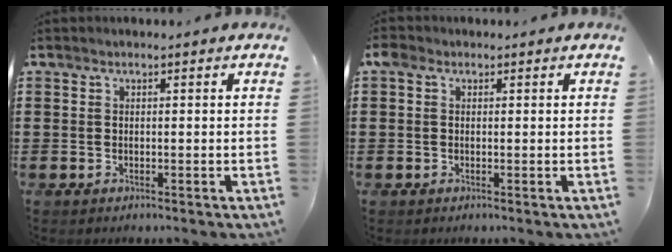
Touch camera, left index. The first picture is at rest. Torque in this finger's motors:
{"motor_torque": [2.14, 0.00, 0.02, 0.01]}